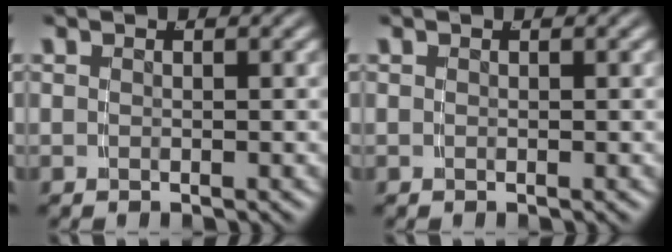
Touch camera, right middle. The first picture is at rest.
{"total": 0.0}